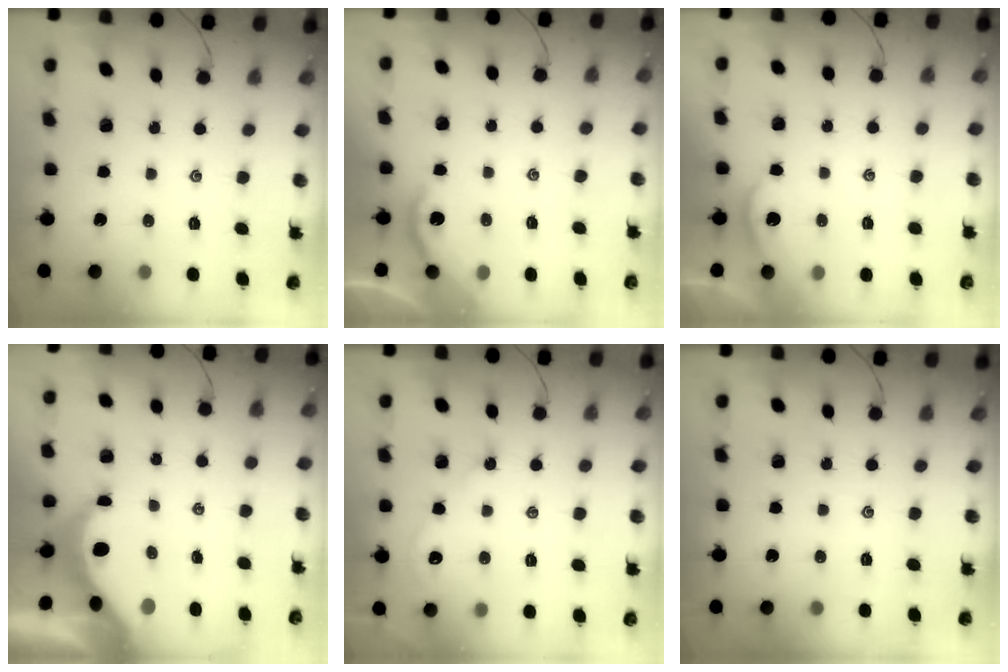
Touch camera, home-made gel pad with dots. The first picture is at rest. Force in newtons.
{"total": 2.2, "press": 2.2, "slide": 0.2}
{"total": 3.2, "press": 3.2, "slide": 0.2}
{"total": 6.6, "press": 6.6, "slide": 0.8}
{"total": 2.4, "press": 2.4, "slide": 0.4}
{"total": 0.0}